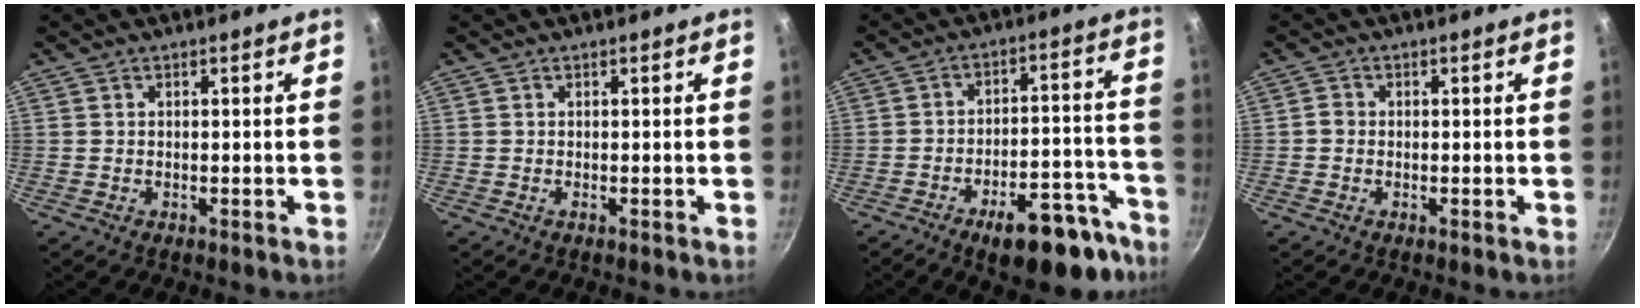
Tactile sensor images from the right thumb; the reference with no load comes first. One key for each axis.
{"total": 0.0}
{"total": 15.2, "fx": -10.1, "fy": 5.7, "fz": 9.8, "tx": -0.109, "ty": 0.085, "tz": -0.147}
{"total": 1.5, "fx": -0.2, "fy": 1.3, "fz": 0.7, "tx": -0.006, "ty": 0.004, "tz": -0.008}